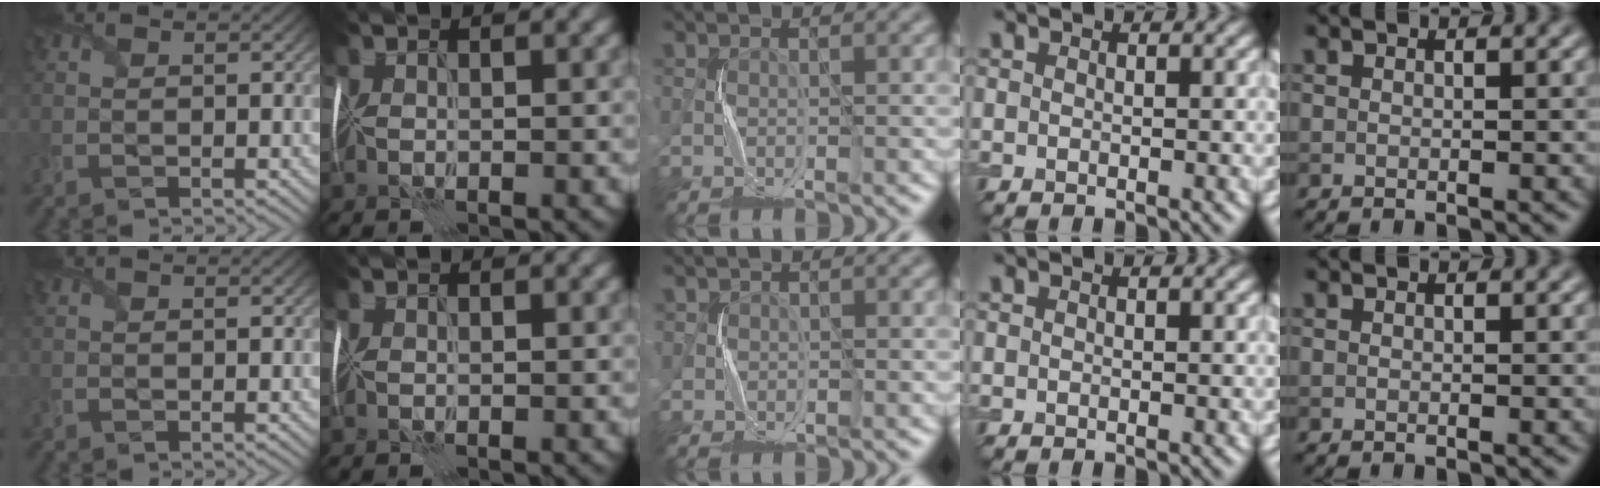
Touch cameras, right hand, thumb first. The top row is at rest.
{"middle": {"total": 0.9, "force": [0.5, 0.7, 0.0], "torque": [0.001, 0.002, 0.008]}}